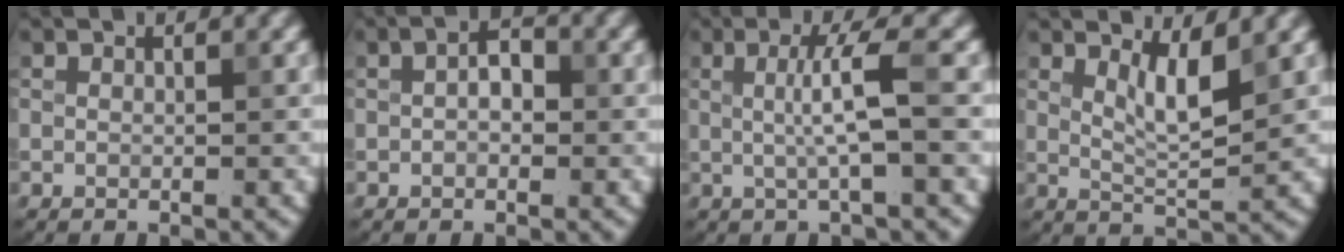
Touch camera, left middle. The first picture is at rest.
{"total": 2.4, "force": [0.3, 1.3, 1.9], "torque": [-0.031, 0.011, 0.001]}
{"total": 3.2, "force": [0.1, 0.0, 3.2], "torque": [-0.064, 0.006, 0.001]}
{"total": 2.7, "force": [1.5, 0.5, 2.3], "torque": [-0.045, -0.005, 0.032]}